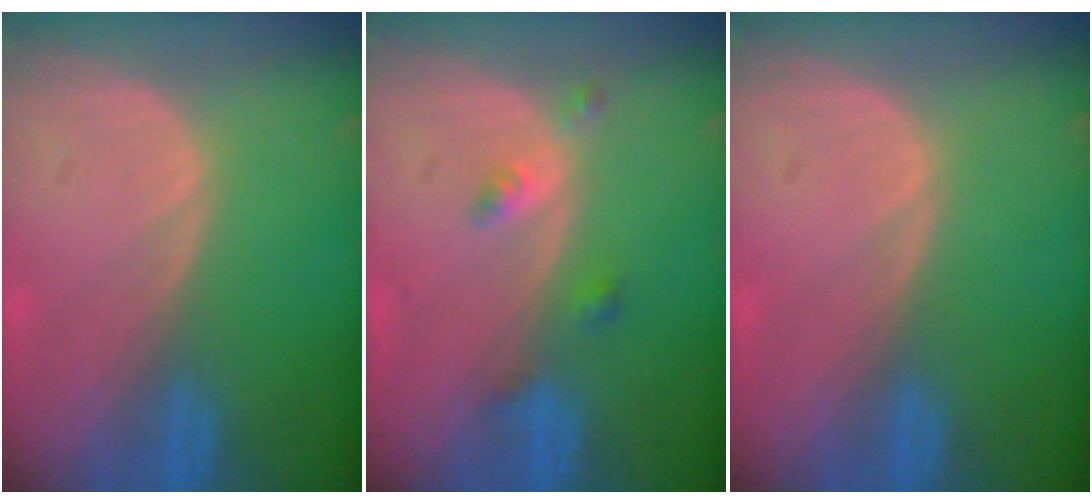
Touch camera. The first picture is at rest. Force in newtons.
{"total": 2.5, "press": 2.5, "slide": 0.2}
{"total": 0.0}